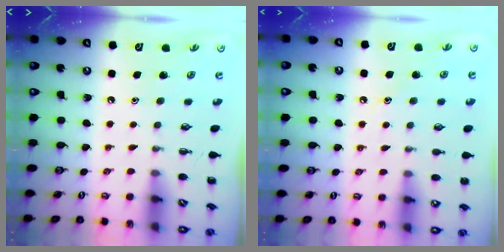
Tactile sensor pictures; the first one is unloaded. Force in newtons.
{"total": 6.5, "press": 6.3, "slide": 1.6}